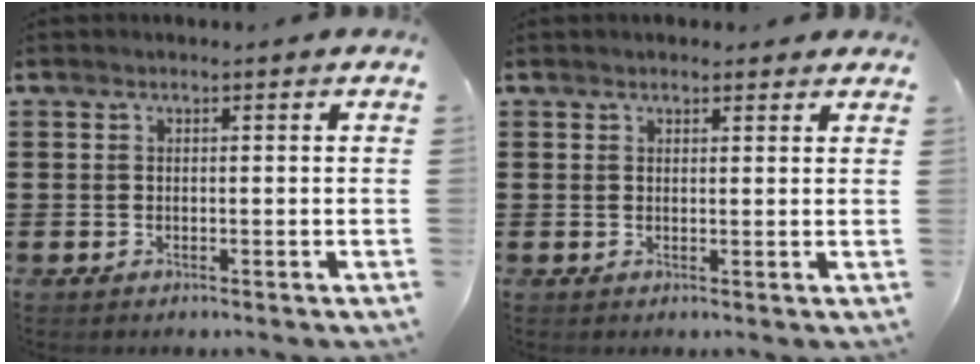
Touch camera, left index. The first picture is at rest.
{"total": 1.6, "force": [1.4, 0.6, 0.2], "torque": [-0.006, 0.005, 0.028]}